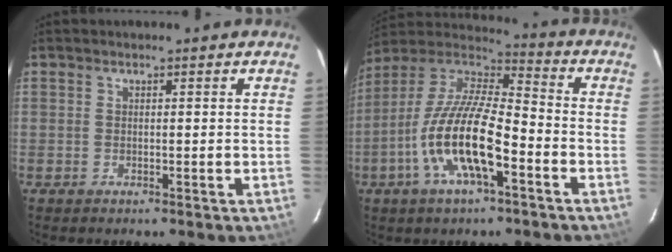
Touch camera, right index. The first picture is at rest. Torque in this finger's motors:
{"motor_torque": [1.67, -0.47, 0.92, 0.21]}